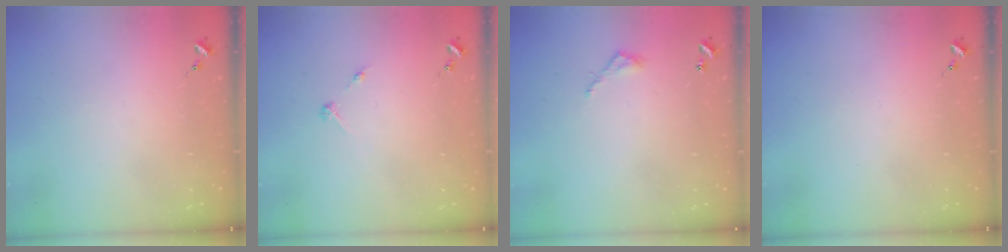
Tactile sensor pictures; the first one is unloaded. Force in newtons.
{"total": 2.7, "press": 2.7, "slide": 0.3}
{"total": 3.9, "press": 3.9, "slide": 0.3}
{"total": 0.0}